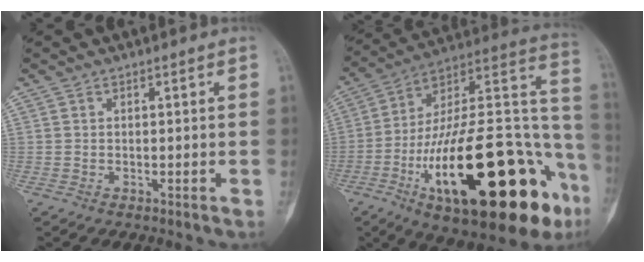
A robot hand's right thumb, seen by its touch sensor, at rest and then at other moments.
{"total": 39.4, "force": [-15.0, 14.1, 33.6], "torque": [-0.448, 0.053, -0.229]}